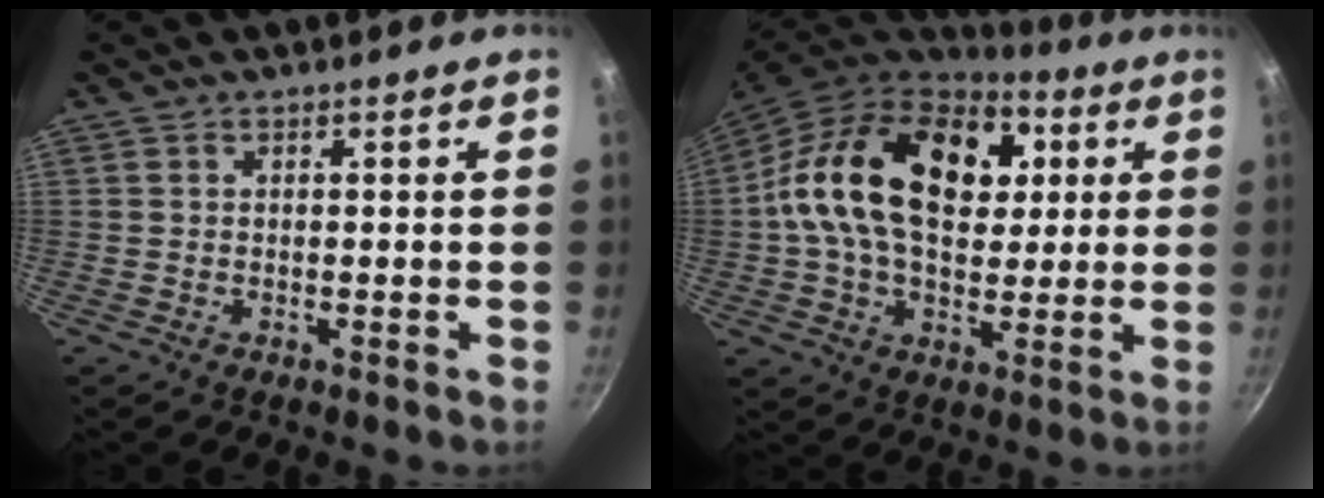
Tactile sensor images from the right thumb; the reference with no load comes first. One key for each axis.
{"total": 25.4, "fx": 5.1, "fy": 16.6, "fz": 18.6, "tx": -0.296, "ty": 0.015, "tz": 0.069}